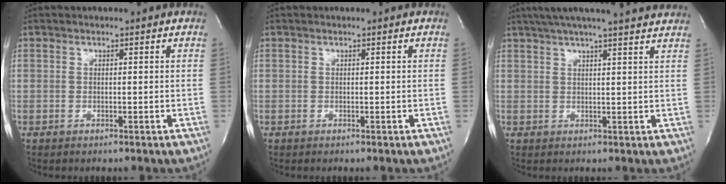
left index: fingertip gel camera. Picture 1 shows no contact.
{"total": 0.0}
{"total": 15.9, "force": [14.1, -0.1, 7.3], "torque": [-0.122, 0.014, 0.179]}